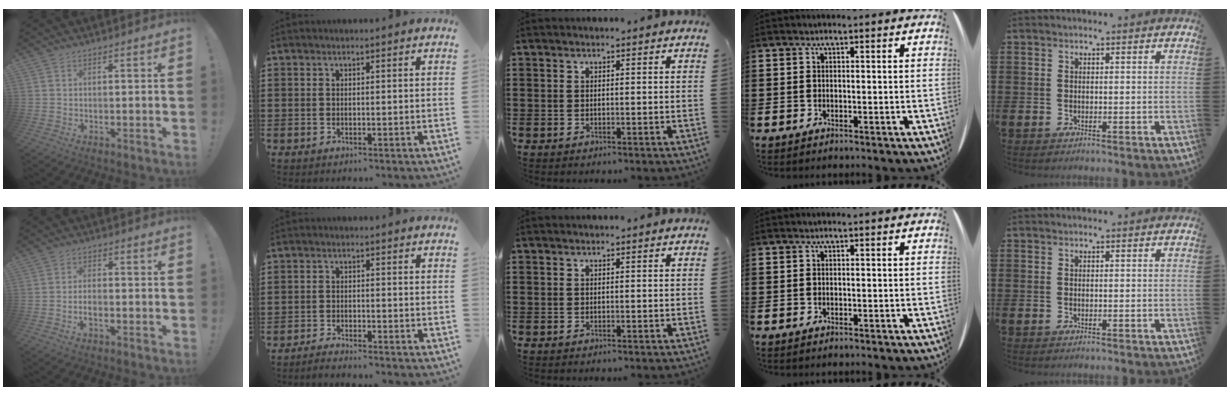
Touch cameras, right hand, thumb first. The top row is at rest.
{"thumb": {"total": 2.6, "force": [-1.3, 1.0, 2.0], "torque": [-0.047, 0.004, -0.022]}, "index": {"total": 1.8, "force": [-1.8, -0.1, 0.1], "torque": [-0.006, 0.002, -0.037]}}